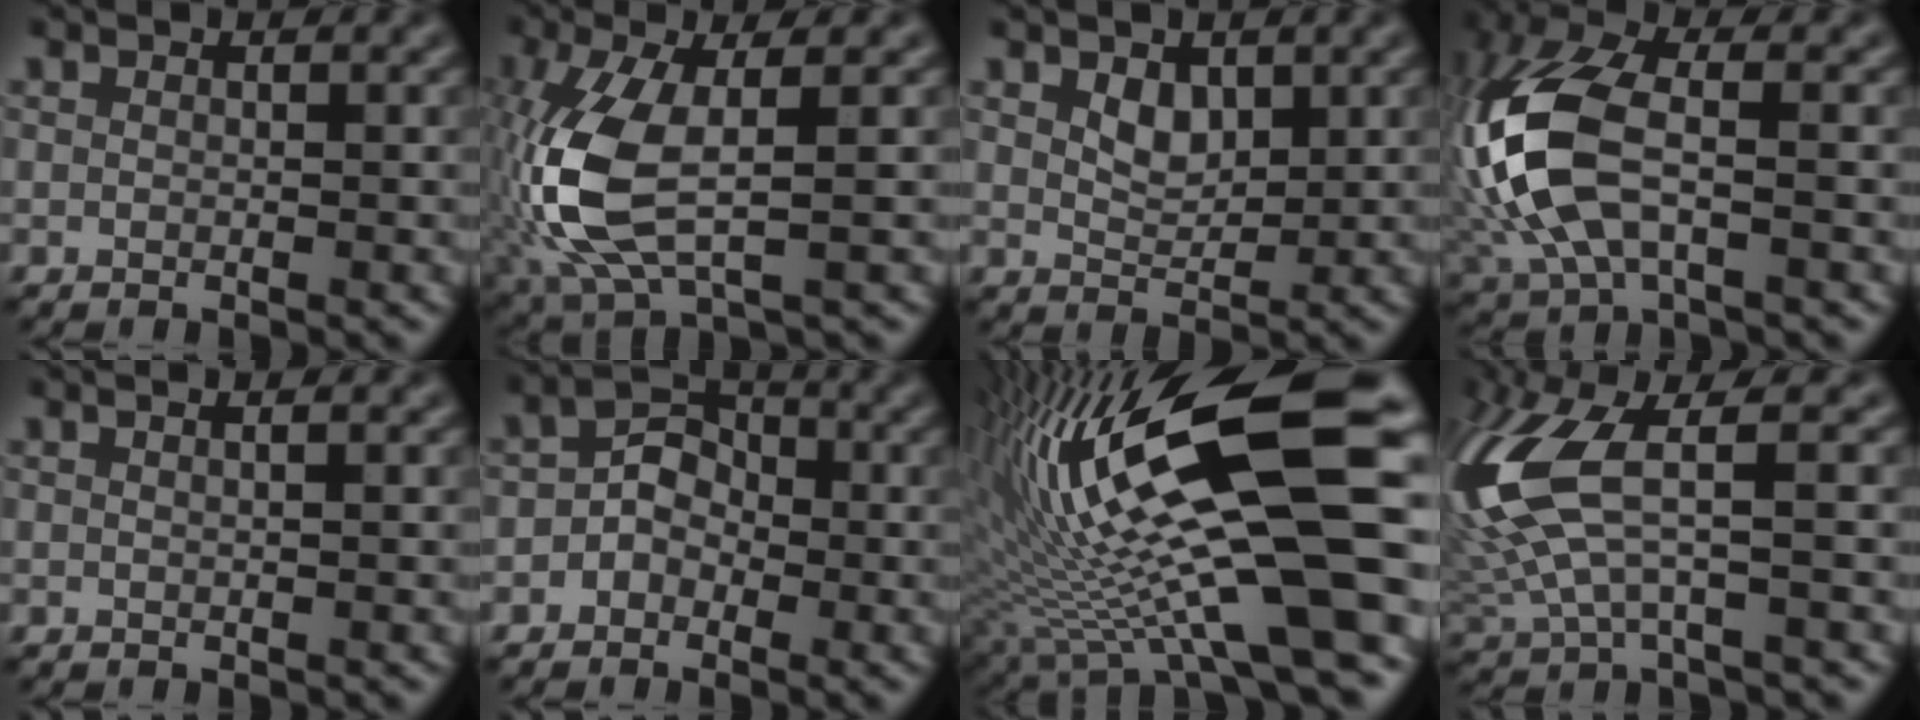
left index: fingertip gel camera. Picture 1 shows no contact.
{"total": 9.0, "force": [-1.0, 3.7, 8.1], "torque": [-0.205, 0.000, -0.020]}
{"total": 2.2, "force": [1.1, 1.3, 1.4], "torque": [-0.027, -0.005, 0.026]}
{"total": 10.9, "force": [-0.5, 5.6, 9.3], "torque": [-0.230, 0.011, -0.021]}
{"total": 1.6, "force": [0.8, 0.7, 1.2], "torque": [0.001, -0.005, -0.005]}
{"total": 2.9, "force": [-0.8, 2.3, 1.5], "torque": [-0.006, 0.010, -0.024]}
{"total": 19.7, "force": [1.4, 5.4, 18.8], "torque": [-0.327, 0.020, 0.015]}
{"total": 8.9, "force": [1.5, 3.0, 8.3], "torque": [-0.206, 0.005, 0.028]}